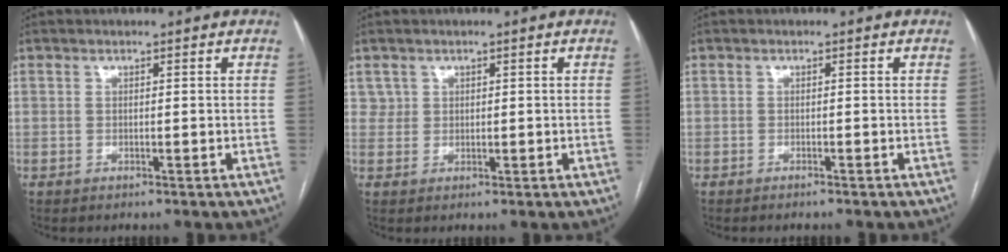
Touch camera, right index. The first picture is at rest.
{"total": 1.6, "force": [0.7, 1.5, 0.0], "torque": [0.009, 0.004, 0.010]}
{"total": 1.2, "force": [-1.1, -0.2, 0.5], "torque": [-0.011, -0.001, -0.015]}